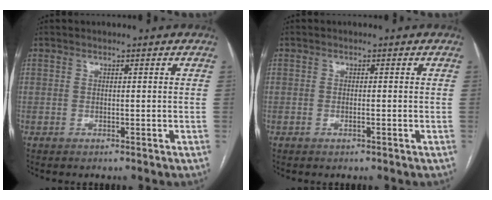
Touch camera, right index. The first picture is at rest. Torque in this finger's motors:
{"motor_torque": [-0.03, 0.14, -0.04, 0.00]}